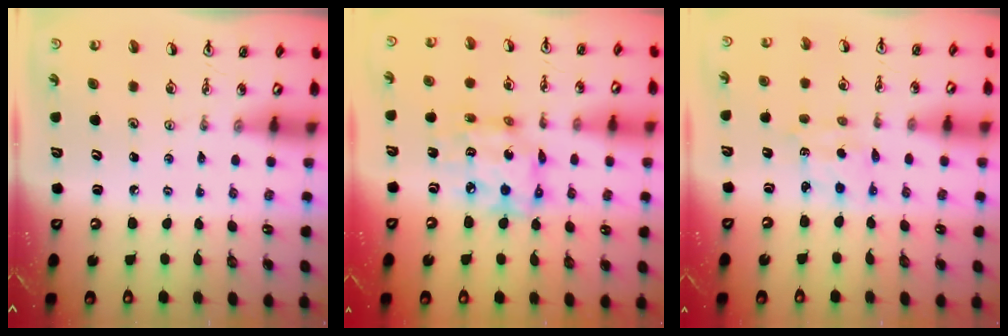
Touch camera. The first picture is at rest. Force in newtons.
{"total": 13.3, "press": 13.2, "slide": 1.3}
{"total": 2.4, "press": 2.4, "slide": 0.3}